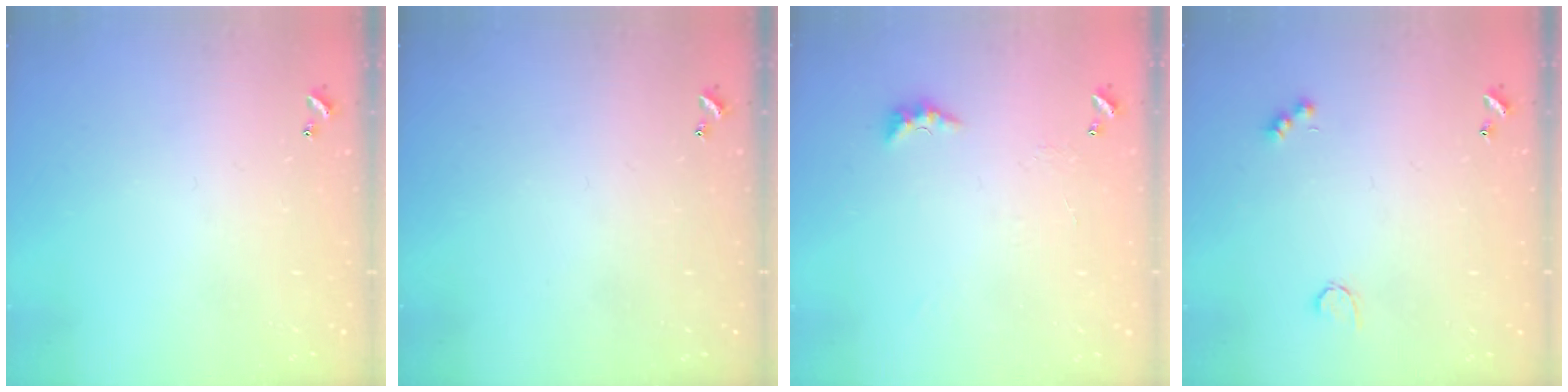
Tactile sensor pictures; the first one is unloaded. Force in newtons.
{"total": 0.0}
{"total": 3.0, "press": 2.9, "slide": 0.7}
{"total": 4.4, "press": 4.3, "slide": 0.9}